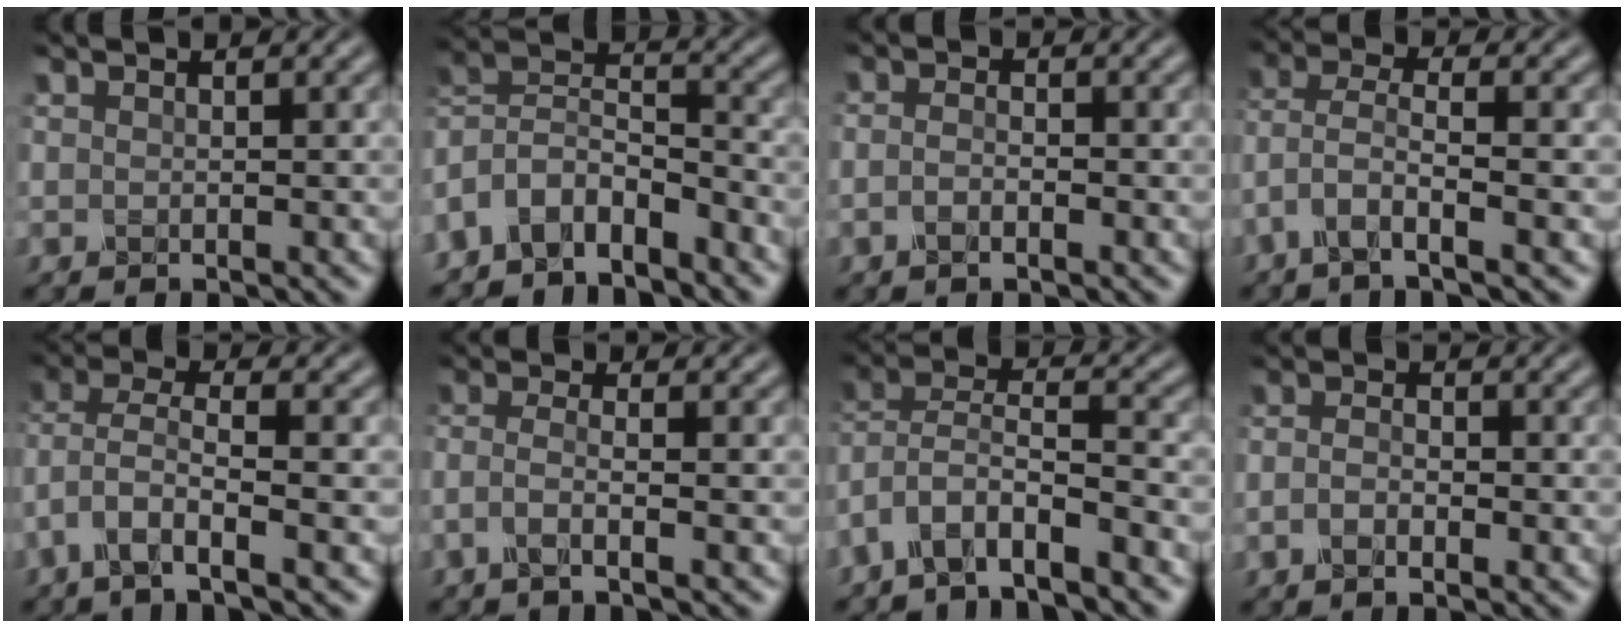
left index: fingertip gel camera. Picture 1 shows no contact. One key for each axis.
{"total": 6.5, "fx": -4.7, "fy": 3.1, "fz": 3.2, "tx": -0.055, "ty": 0.000, "tz": -0.100}
{"total": 1.7, "fx": -0.7, "fy": 0.6, "fz": 1.4, "tx": -0.027, "ty": -0.002, "tz": -0.016}
{"total": 4.2, "fx": -2.1, "fy": 1.1, "fz": 3.5, "tx": -0.077, "ty": 0.004, "tz": -0.051}
{"total": 4.8, "fx": -2.2, "fy": 1.5, "fz": 4.0, "tx": -0.085, "ty": 0.002, "tz": -0.051}
{"total": 2.8, "fx": -1.2, "fy": 0.7, "fz": 2.4, "tx": -0.044, "ty": 0.000, "tz": -0.039}
{"total": 6.4, "fx": -4.8, "fy": 2.0, "fz": 3.8, "tx": -0.069, "ty": 0.005, "tz": -0.095}
{"total": 2.2, "fx": -0.8, "fy": 1.0, "fz": 1.8, "tx": -0.032, "ty": 0.000, "tz": -0.018}